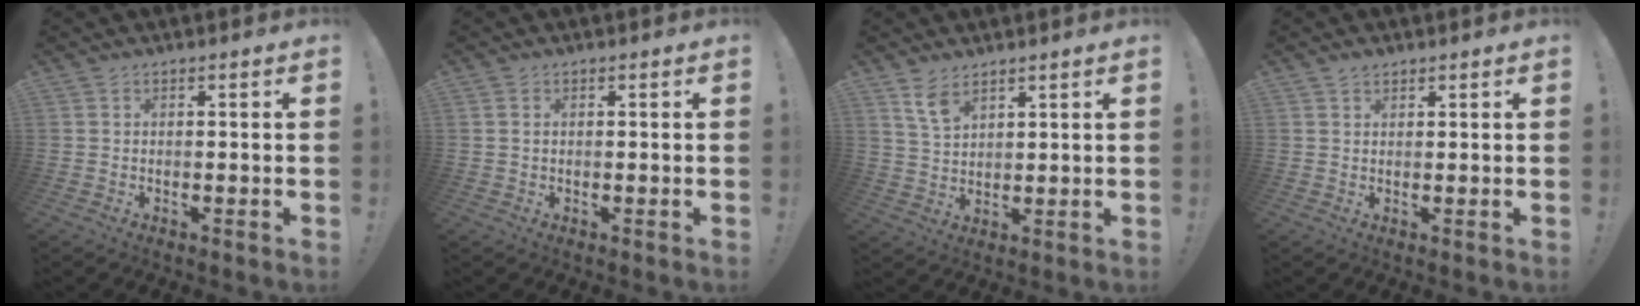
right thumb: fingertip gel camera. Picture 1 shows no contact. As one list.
[{"total": 0.8, "force": [0.3, 0.6, 0.3], "torque": [-0.009, 0.003, 0.006]}, {"total": 6.7, "force": [4.6, 3.4, 3.4], "torque": [-0.055, -0.024, 0.086]}, {"total": 1.6, "force": [1.3, 0.8, 0.5], "torque": [-0.004, -0.006, 0.024]}]